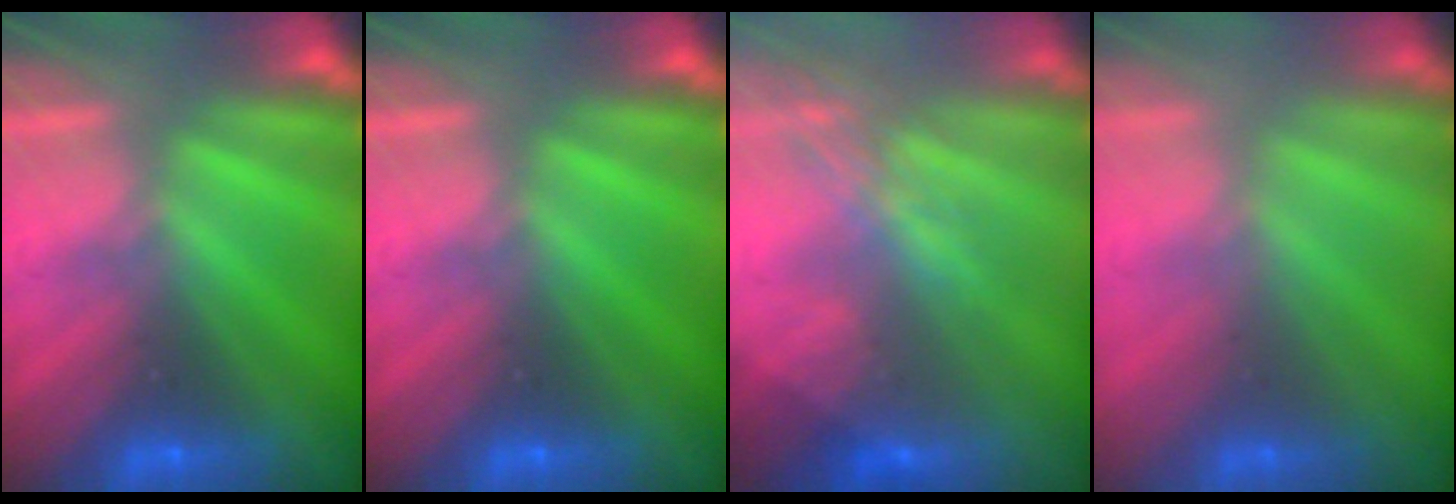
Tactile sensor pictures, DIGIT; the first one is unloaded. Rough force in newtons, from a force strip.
{"total": 0.0}
{"total": 2.7}
{"total": 2.2}